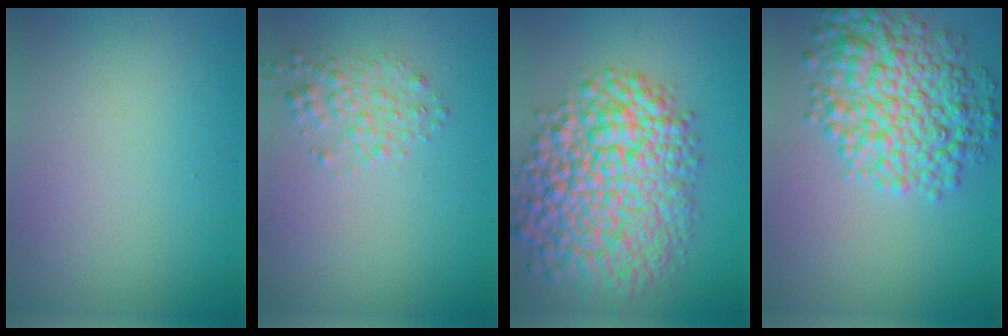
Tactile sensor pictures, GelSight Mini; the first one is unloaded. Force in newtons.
{"total": 2.0, "press": 2.0, "slide": 0.1}
{"total": 11.1, "press": 11.1, "slide": 0.3}
{"total": 7.5, "press": 7.5, "slide": 0.1}